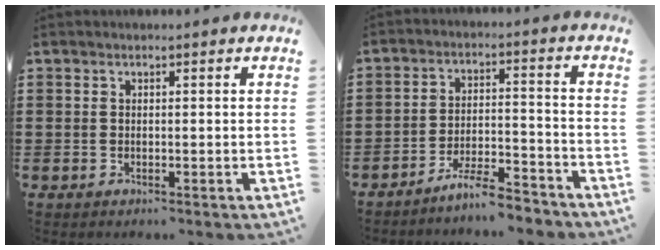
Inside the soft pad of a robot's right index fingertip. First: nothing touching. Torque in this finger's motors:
{"motor_torque": [0.77, 0.76, -0.03, 0.00]}